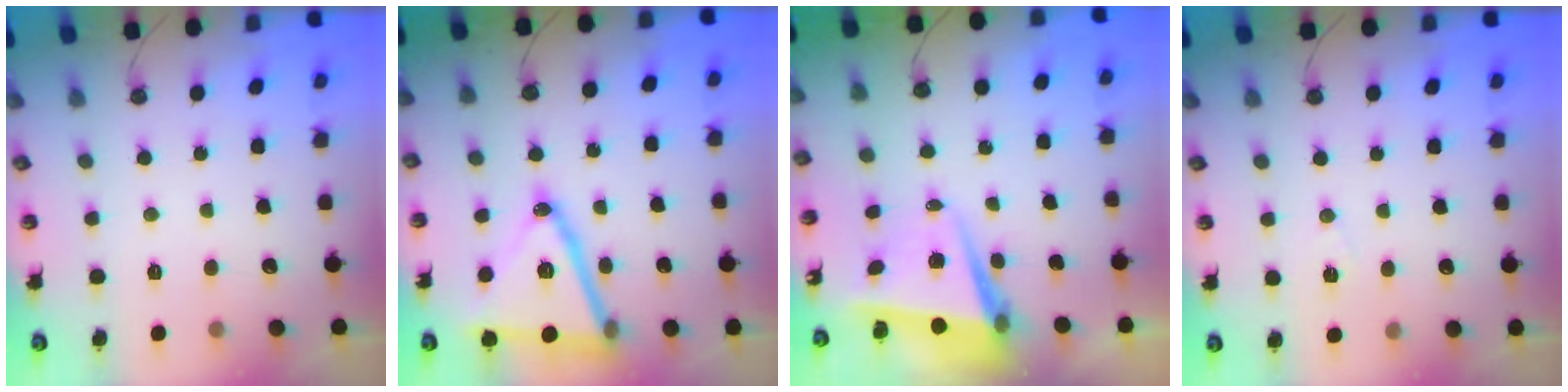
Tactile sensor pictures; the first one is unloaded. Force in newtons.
{"total": 21.4, "press": 21.1, "slide": 3.5}
{"total": 6.8, "press": 6.8, "slide": 1.1}
{"total": 6.7, "press": 5.1, "slide": 4.3}